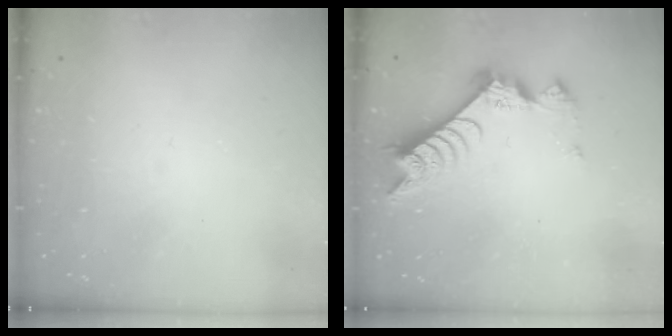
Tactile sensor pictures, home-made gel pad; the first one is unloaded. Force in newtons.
{"total": 9.5, "press": 9.4, "slide": 1.0}